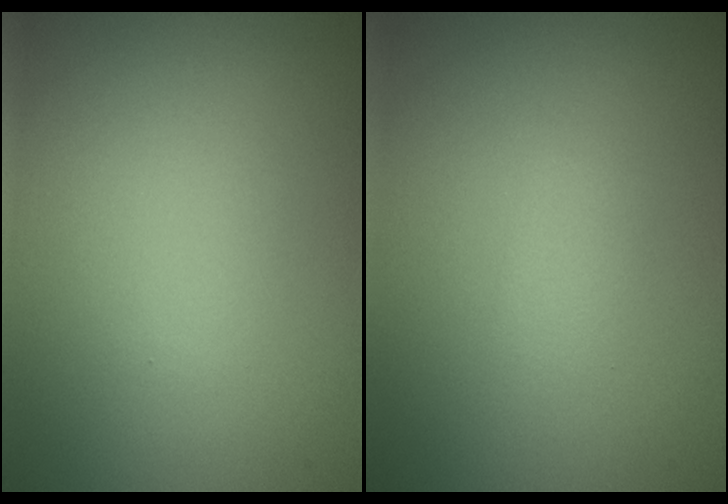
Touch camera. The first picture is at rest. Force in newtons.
{"total": 0.9, "press": 0.9, "slide": 0.0}